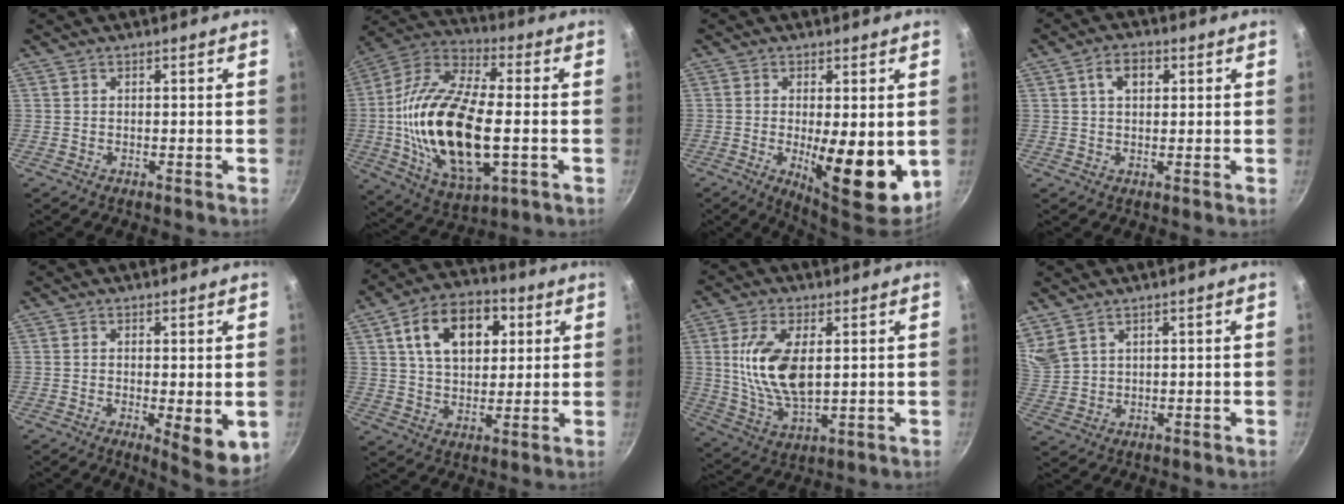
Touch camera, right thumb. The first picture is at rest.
{"total": 25.0, "force": [-2.2, 11.6, 22.1], "torque": [-0.430, 0.018, -0.047]}
{"total": 12.5, "force": [-1.7, 4.0, 11.7], "torque": [-0.152, -0.011, -0.011]}
{"total": 4.7, "force": [1.4, 3.1, 3.2], "torque": [-0.041, 0.005, 0.020]}
{"total": 7.6, "force": [-1.1, 2.4, 7.1], "torque": [-0.086, -0.013, -0.008]}
{"total": 15.3, "force": [4.8, 9.9, 10.6], "torque": [-0.138, 0.003, 0.072]}
{"total": 13.2, "force": [2.3, 6.6, 11.3], "torque": [-0.212, -0.011, 0.050]}
{"total": 6.0, "force": [4.6, 2.8, 2.7], "torque": [-0.048, -0.014, 0.103]}